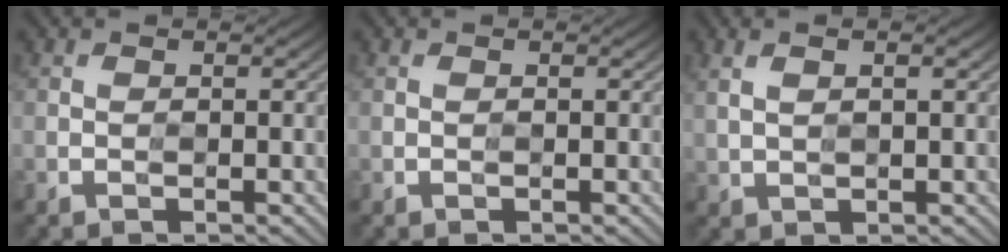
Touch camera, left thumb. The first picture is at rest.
{"total": 0.0}
{"total": 3.1, "force": [1.6, 0.9, 2.6], "torque": [-0.044, -0.003, 0.025]}